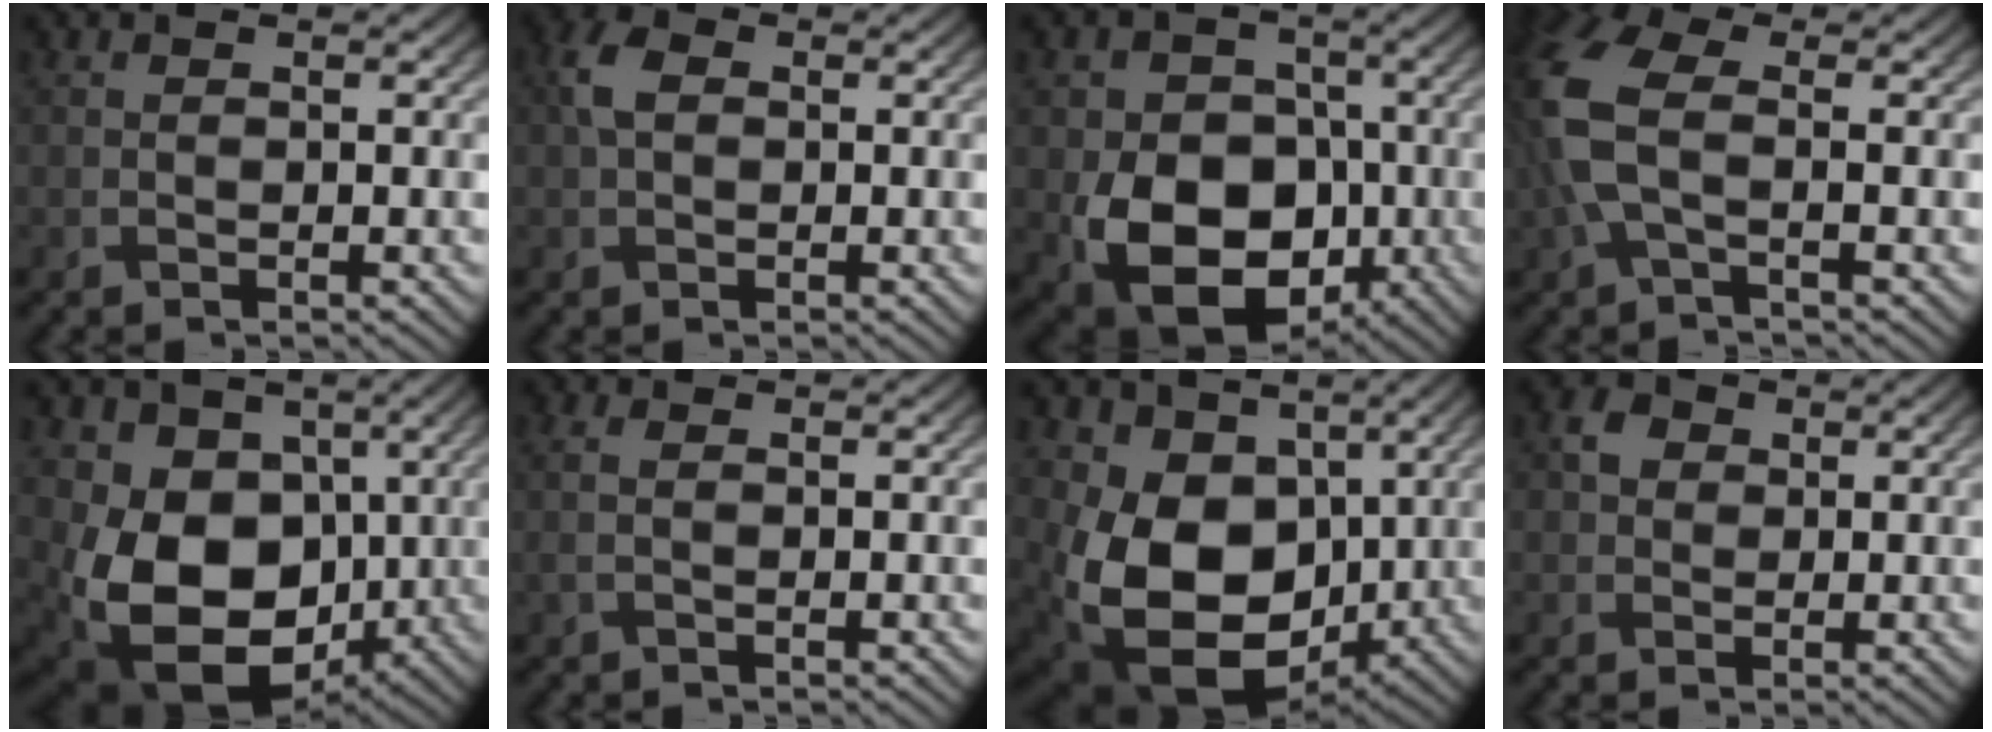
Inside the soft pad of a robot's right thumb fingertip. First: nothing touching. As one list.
[{"total": 3.2, "force": [0.5, 2.1, 2.3], "torque": [-0.056, 0.008, 0.002]}, {"total": 14.7, "force": [-4.3, 10.8, 8.9], "torque": [-0.136, -0.035, -0.087]}, {"total": 7.6, "force": [0.0, 3.6, 6.7], "torque": [-0.176, 0.010, -0.013]}, {"total": 14.3, "force": [-1.6, 10.7, 9.4], "torque": [-0.164, -0.032, -0.024]}, {"total": 1.6, "force": [0.1, 0.8, 1.4], "torque": [-0.042, 0.002, -0.002]}, {"total": 13.1, "force": [-0.3, 9.8, 8.7], "torque": [-0.185, -0.036, -0.006]}, {"total": 2.7, "force": [0.4, 2.4, 1.1], "torque": [-0.024, 0.004, 0.002]}]